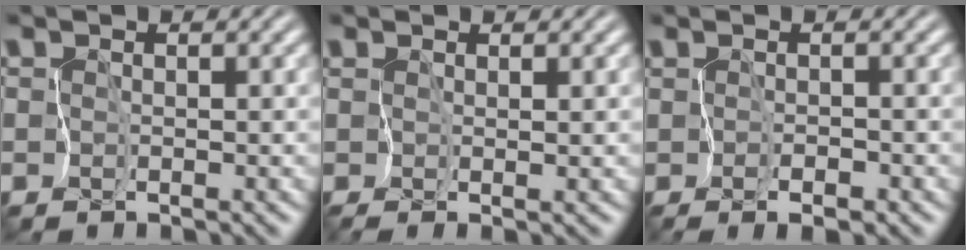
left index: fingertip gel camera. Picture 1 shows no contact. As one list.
[{"total": 0.7, "force": [0.5, -0.5, 0.0], "torque": [-0.009, 0.000, 0.009]}, {"total": 0.8, "force": [-0.5, -0.4, 0.6], "torque": [-0.017, -0.003, -0.010]}]